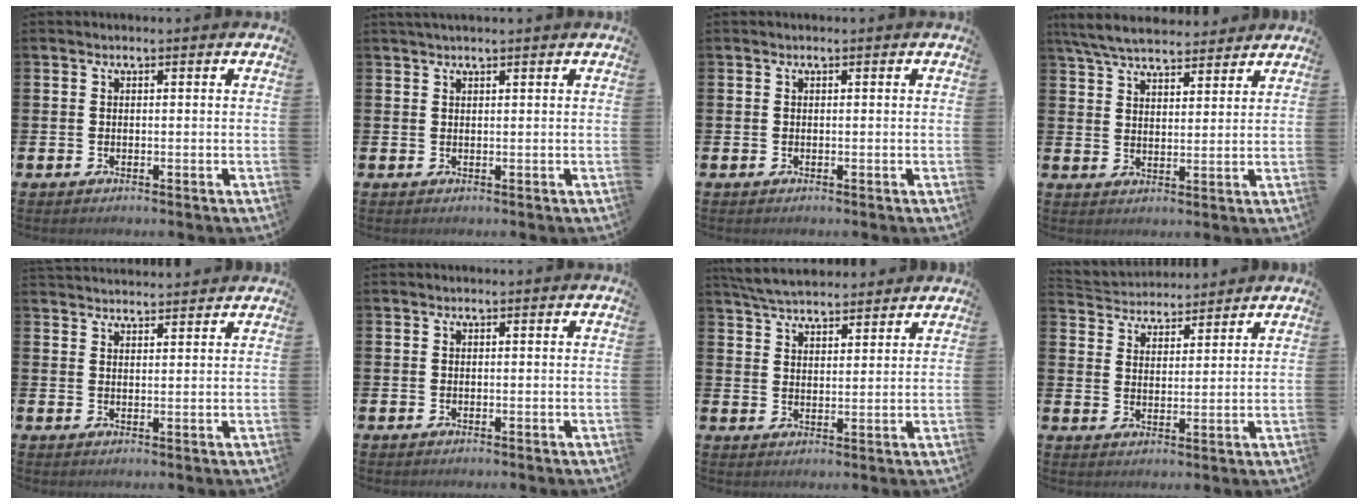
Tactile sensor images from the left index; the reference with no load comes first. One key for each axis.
{"total": 1.0, "fx": 0.9, "fy": -0.1, "fz": 0.4, "tx": -0.001, "ty": -0.001, "tz": 0.015}
{"total": 0.0}
{"total": 6.5, "fx": 6.1, "fy": 1.3, "fz": 1.7, "tx": -0.058, "ty": -0.018, "tz": 0.114}
{"total": 2.8, "fx": 2.8, "fy": 0.1, "fz": -0.1, "tx": -0.002, "ty": -0.015, "tz": 0.051}
{"total": 0.0}
{"total": 5.4, "fx": 5.2, "fy": 1.0, "fz": 0.8, "tx": -0.033, "ty": -0.022, "tz": 0.097}
{"total": 4.3, "fx": 4.1, "fy": 0.9, "fz": -0.6, "tx": -0.013, "ty": -0.024, "tz": 0.075}